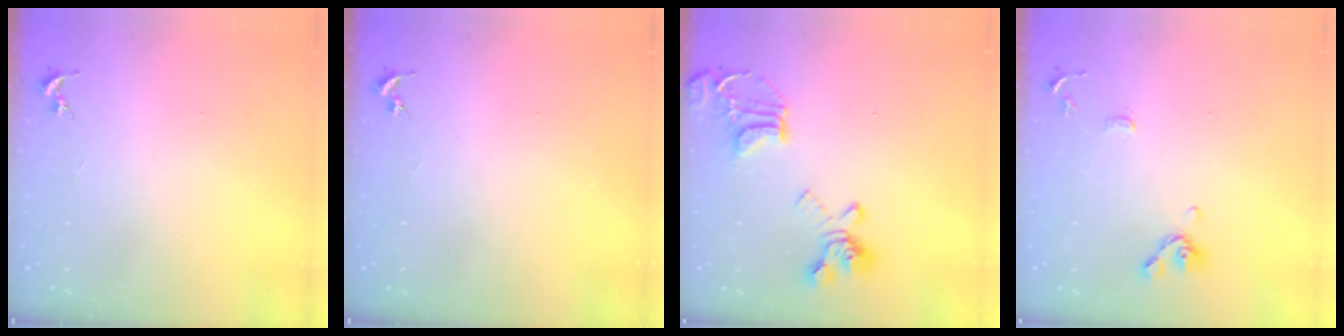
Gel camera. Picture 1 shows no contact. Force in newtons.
{"total": 0.0}
{"total": 19.3, "press": 19.2, "slide": 1.8}
{"total": 10.2, "press": 10.0, "slide": 2.0}